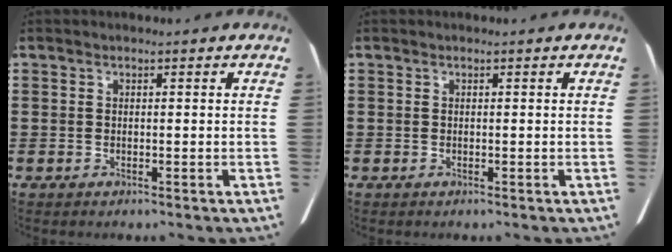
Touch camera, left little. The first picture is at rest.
{"total": 0.0}